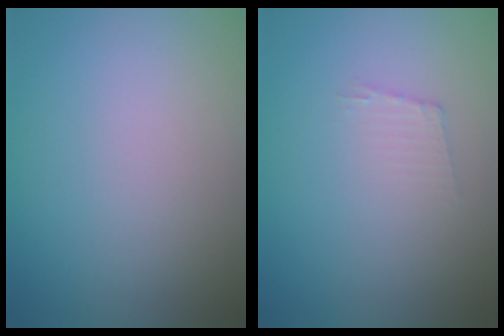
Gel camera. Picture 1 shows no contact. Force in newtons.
{"total": 1.1, "press": 1.0, "slide": 0.2}